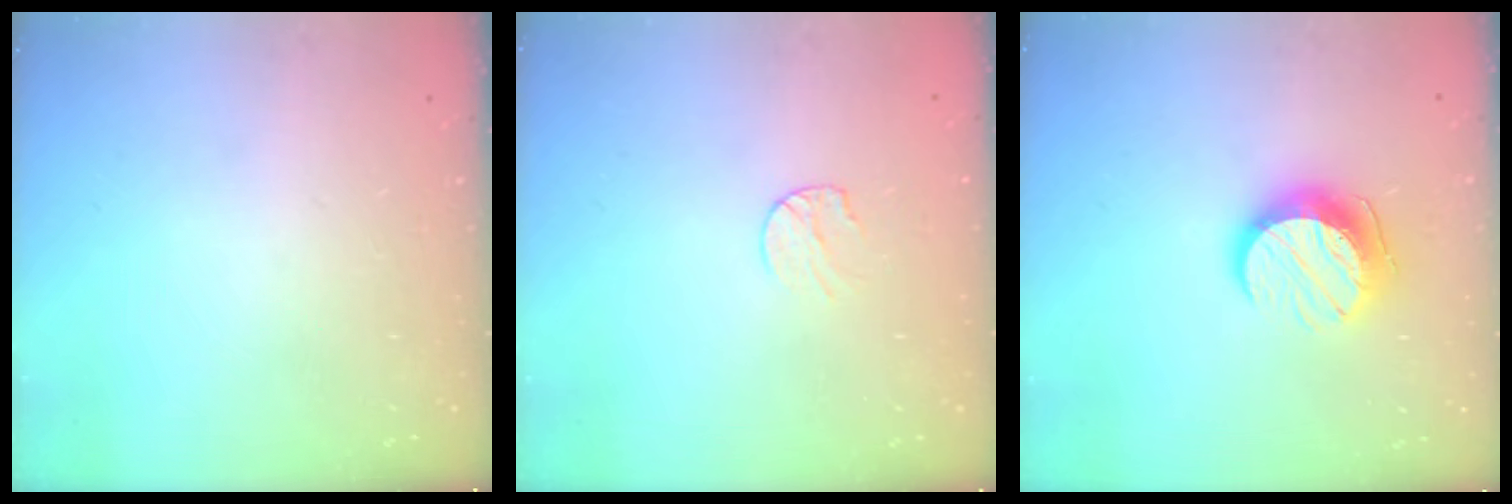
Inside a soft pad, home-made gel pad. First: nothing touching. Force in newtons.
{"total": 6.6, "press": 6.5, "slide": 0.7}
{"total": 11.5, "press": 11.4, "slide": 0.6}